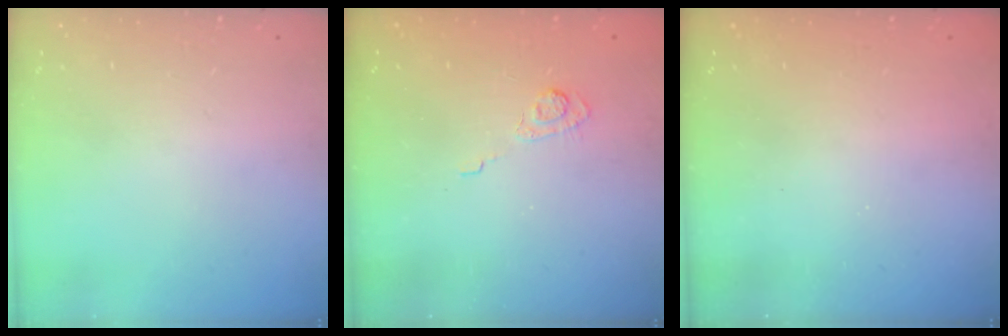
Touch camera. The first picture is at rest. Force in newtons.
{"total": 3.2, "press": 2.8, "slide": 1.6}
{"total": 2.4, "press": 2.2, "slide": 0.8}